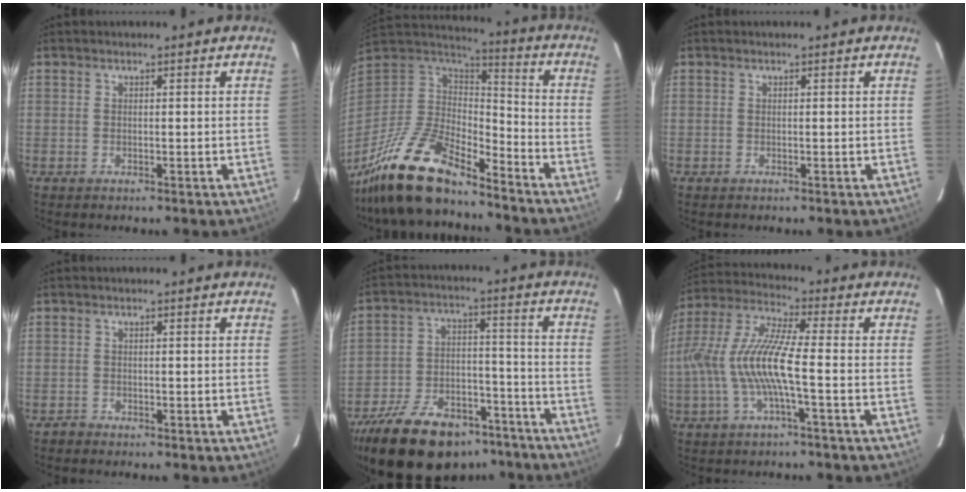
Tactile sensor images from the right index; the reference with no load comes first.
{"total": 20.1, "force": [-16.0, 5.6, 10.8], "torque": [-0.234, -0.030, -0.299]}
{"total": 0.0}
{"total": 1.2, "force": [-0.9, 0.0, -0.7], "torque": [0.012, 0.003, -0.018]}
{"total": 25.0, "force": [-19.2, 11.4, 11.3], "torque": [-0.240, 0.012, -0.281]}
{"total": 12.6, "force": [-2.9, 1.3, 12.2], "torque": [-0.246, 0.000, -0.054]}